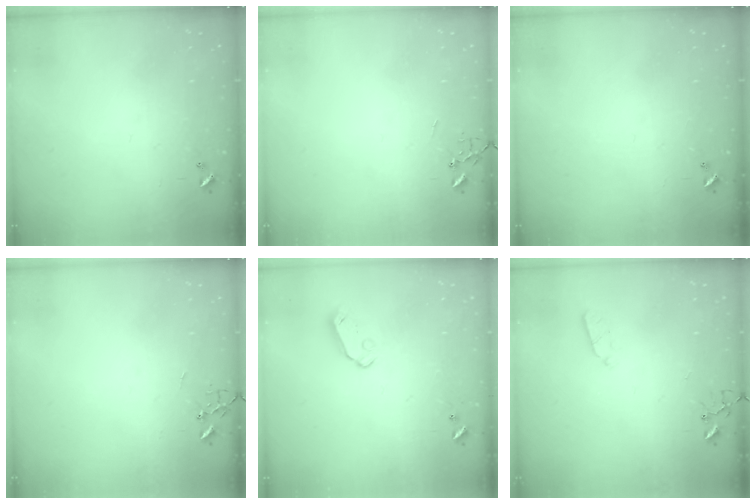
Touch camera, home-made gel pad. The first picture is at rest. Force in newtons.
{"total": 0.0}
{"total": 0.0}
{"total": 0.0}
{"total": 6.2, "press": 6.2, "slide": 0.6}
{"total": 3.5, "press": 3.4, "slide": 0.5}